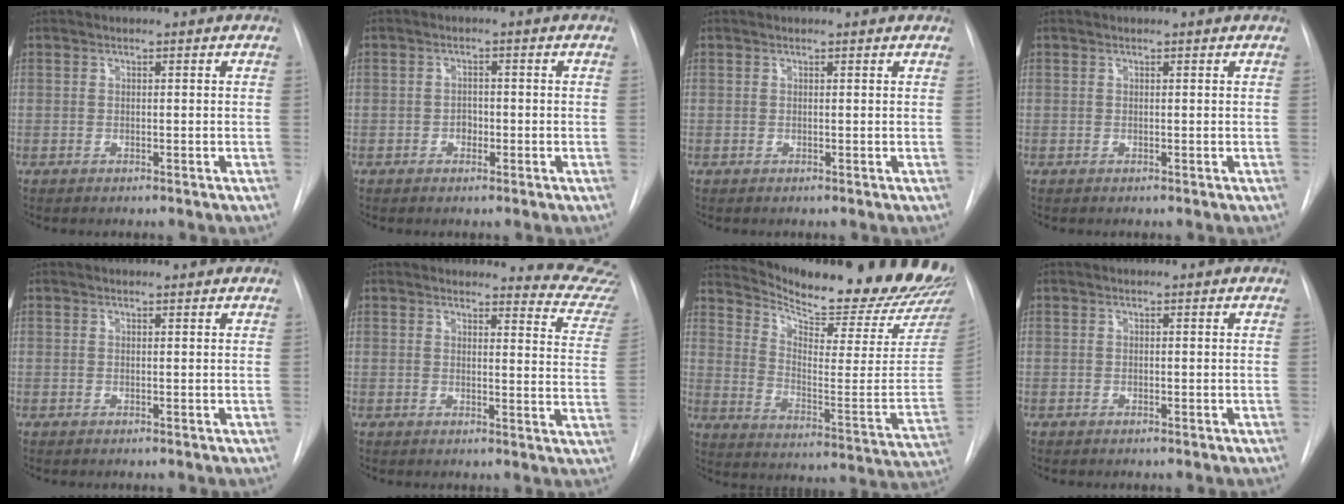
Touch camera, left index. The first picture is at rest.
{"total": 1.9, "force": [-1.3, 1.1, 0.8], "torque": [-0.007, -0.001, -0.020]}
{"total": 0.5, "force": [0.5, 0.1, 0.0], "torque": [-0.008, 0.002, 0.000]}
{"total": 0.0}
{"total": 0.0}
{"total": 10.2, "force": [10.2, 0.7, -0.1], "torque": [0.036, -0.111, 0.074]}
{"total": 23.8, "force": [22.2, 2.1, 8.2], "torque": [-0.132, -0.124, 0.288]}
{"total": 0.8, "force": [-0.8, 0.0, -0.1], "torque": [0.003, -0.006, -0.012]}